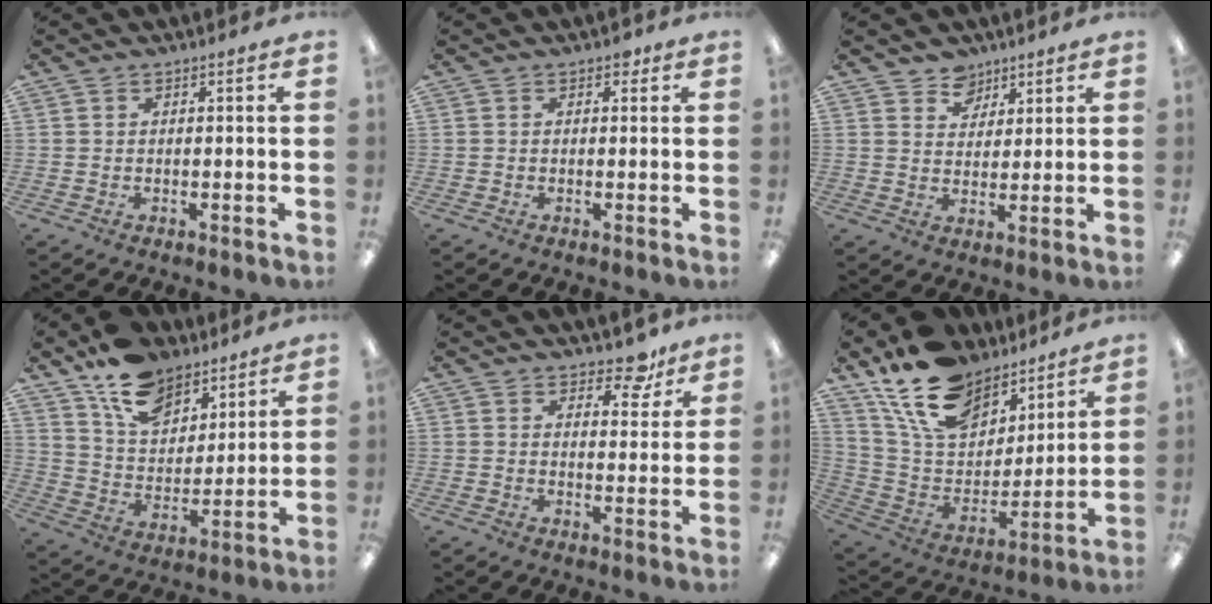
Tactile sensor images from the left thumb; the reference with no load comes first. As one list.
[{"total": 1.9, "force": [0.9, 1.2, 1.0], "torque": [-0.006, -0.002, 0.012]}, {"total": 6.2, "force": [4.6, 4.2, 0.4], "torque": [0.000, -0.028, 0.083]}, {"total": 14.1, "force": [10.4, 8.0, 5.1], "torque": [-0.101, -0.057, 0.198]}, {"total": 7.4, "force": [5.5, 3.5, 3.5], "torque": [-0.026, -0.031, 0.090]}, {"total": 17.8, "force": [13.2, 9.7, 6.9], "torque": [-0.154, -0.075, 0.248]}]